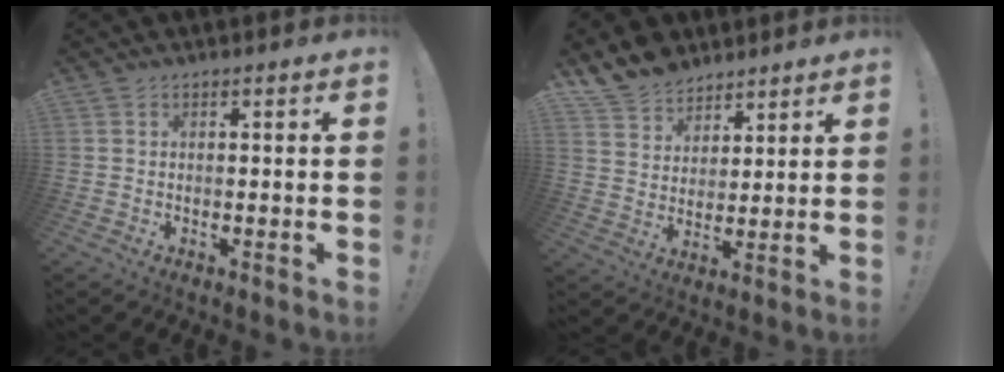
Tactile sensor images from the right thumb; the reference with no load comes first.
{"total": 9.4, "force": [7.8, 5.2, 0.9], "torque": [-0.026, -0.061, 0.156]}